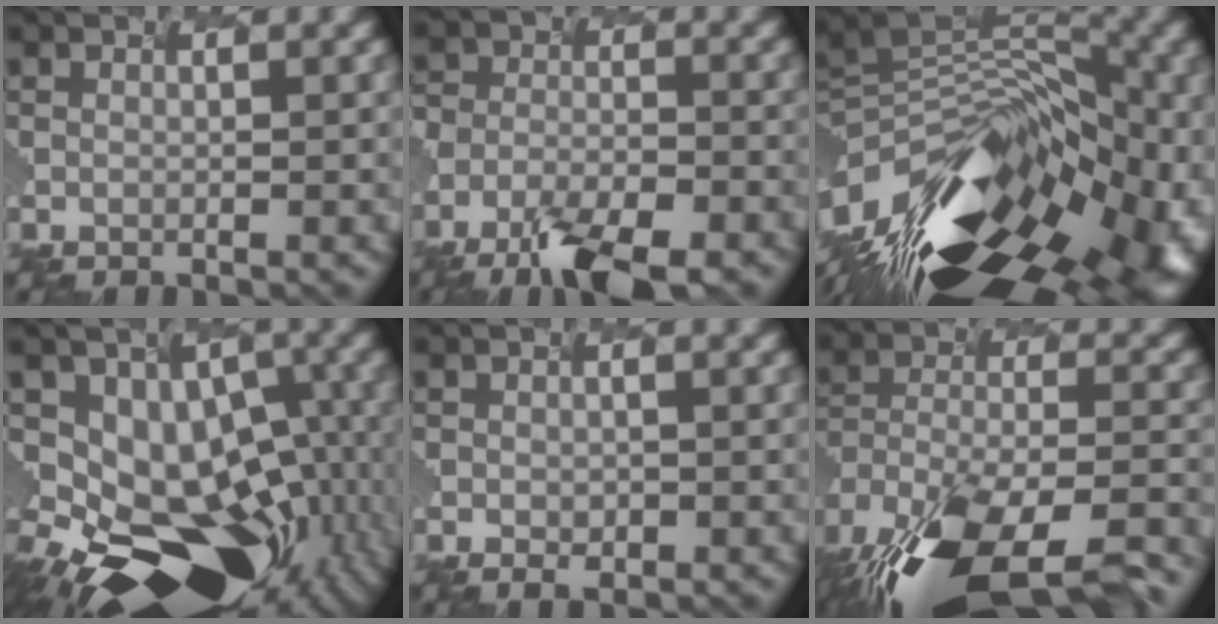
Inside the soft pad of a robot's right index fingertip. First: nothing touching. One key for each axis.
{"total": 8.5, "fx": -6.9, "fy": 2.3, "fz": 4.2, "tx": -0.106, "ty": -0.020, "tz": -0.109}
{"total": 17.5, "fx": -9.1, "fy": 9.7, "fz": 11.3, "tx": -0.187, "ty": 0.007, "tz": -0.128}
{"total": 15.0, "fx": -7.5, "fy": 8.8, "fz": 9.7, "tx": -0.159, "ty": -0.003, "tz": -0.084}
{"total": 1.4, "fx": -1.4, "fy": -0.2, "fz": 0.1, "tx": -0.027, "ty": -0.012, "tz": 0.001}
{"total": 16.8, "fx": -13.0, "fy": 6.7, "fz": 8.4, "tx": -0.196, "ty": -0.037, "tz": -0.165}